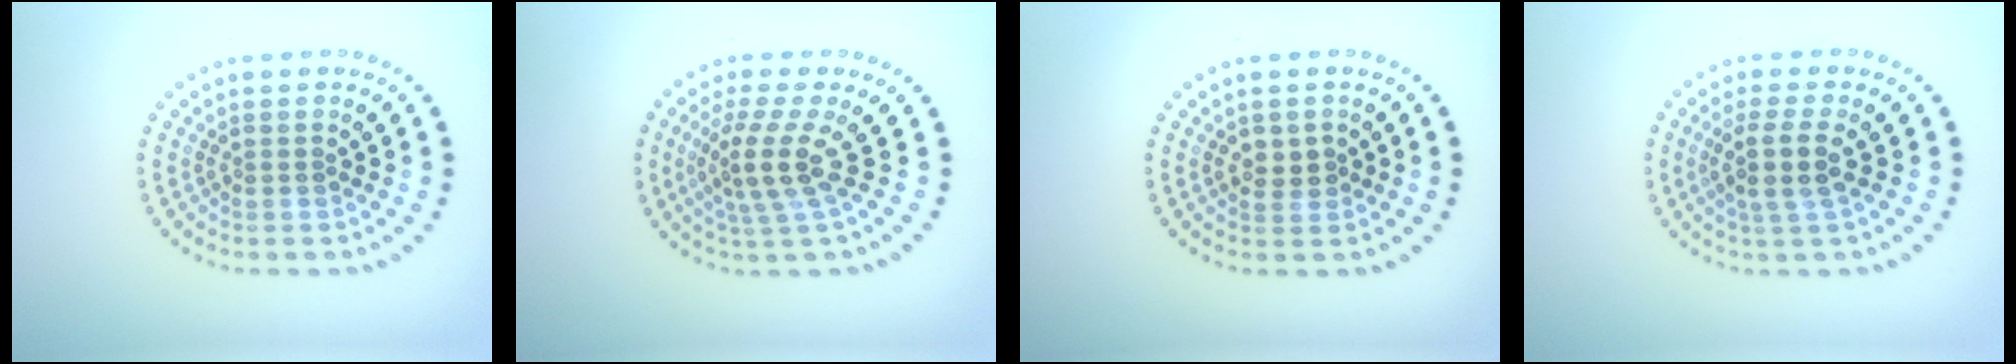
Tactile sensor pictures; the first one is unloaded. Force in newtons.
{"total": 3.8, "press": 2.7, "slide": 2.6}
{"total": 1.9, "press": 1.8, "slide": 0.6}
{"total": 2.9, "press": 2.5, "slide": 1.5}